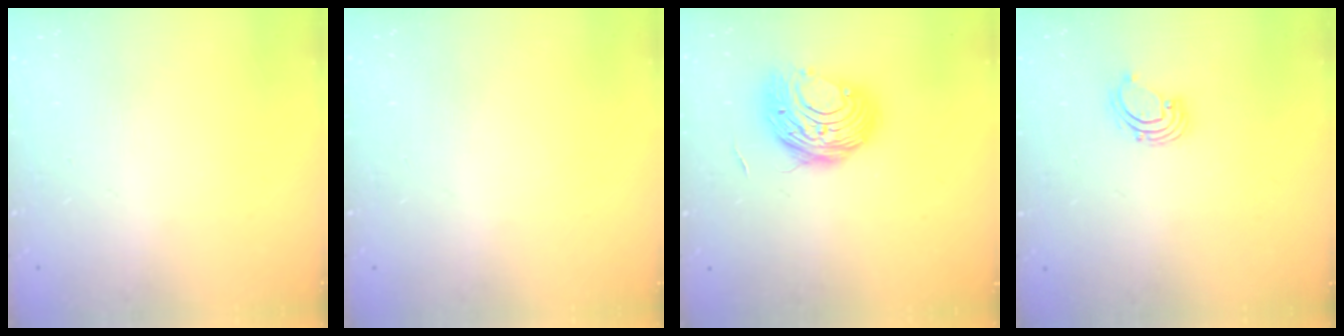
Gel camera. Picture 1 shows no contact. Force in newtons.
{"total": 0.0}
{"total": 10.0, "press": 10.0, "slide": 0.8}
{"total": 2.3, "press": 2.3, "slide": 0.2}